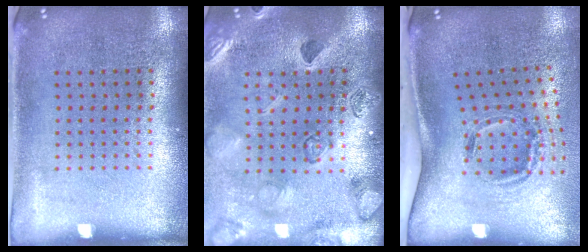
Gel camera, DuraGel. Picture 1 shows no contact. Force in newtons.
{"total": 2.4, "press": 2.4, "slide": 0.3}
{"total": 1.9, "press": 1.3, "slide": 1.3}